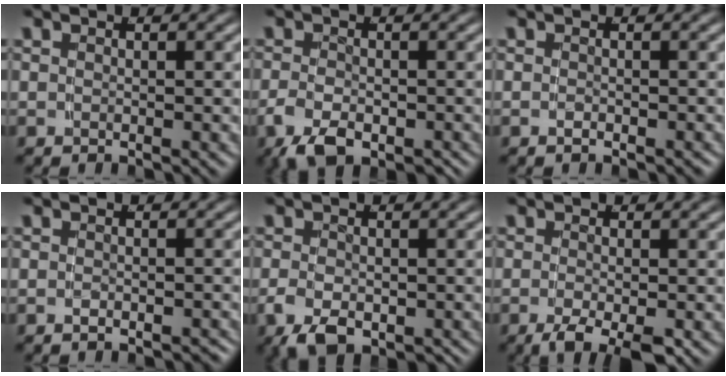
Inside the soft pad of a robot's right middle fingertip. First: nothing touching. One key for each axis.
{"total": 4.5, "fx": -2.6, "fy": 2.3, "fz": 2.9, "tx": -0.061, "ty": -0.028, "tz": -0.029}
{"total": 0.9, "fx": -0.9, "fy": -0.2, "fz": 0.2, "tx": -0.006, "ty": -0.006, "tz": -0.009}
{"total": 1.4, "fx": -1.3, "fy": -0.1, "fz": 0.3, "tx": -0.006, "ty": -0.005, "tz": -0.016}
{"total": 4.8, "fx": -2.4, "fy": 2.7, "fz": 3.1, "tx": -0.068, "ty": -0.036, "tz": -0.021}
{"total": 5.1, "fx": -3.4, "fy": 1.6, "fz": 3.5, "tx": -0.072, "ty": -0.033, "tz": -0.035}